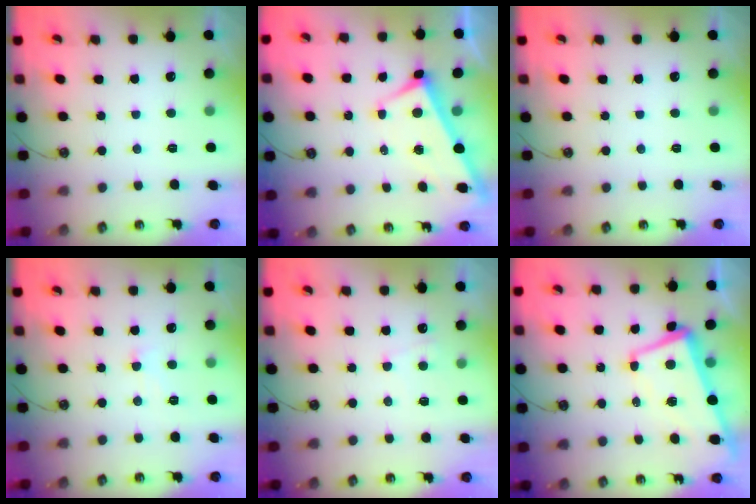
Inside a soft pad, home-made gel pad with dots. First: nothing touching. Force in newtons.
{"total": 3.2, "press": 3.1, "slide": 0.7}
{"total": 0.0}
{"total": 1.3, "press": 1.2, "slide": 0.4}
{"total": 2.9, "press": 2.8, "slide": 0.6}
{"total": 2.2, "press": 1.4, "slide": 1.8}